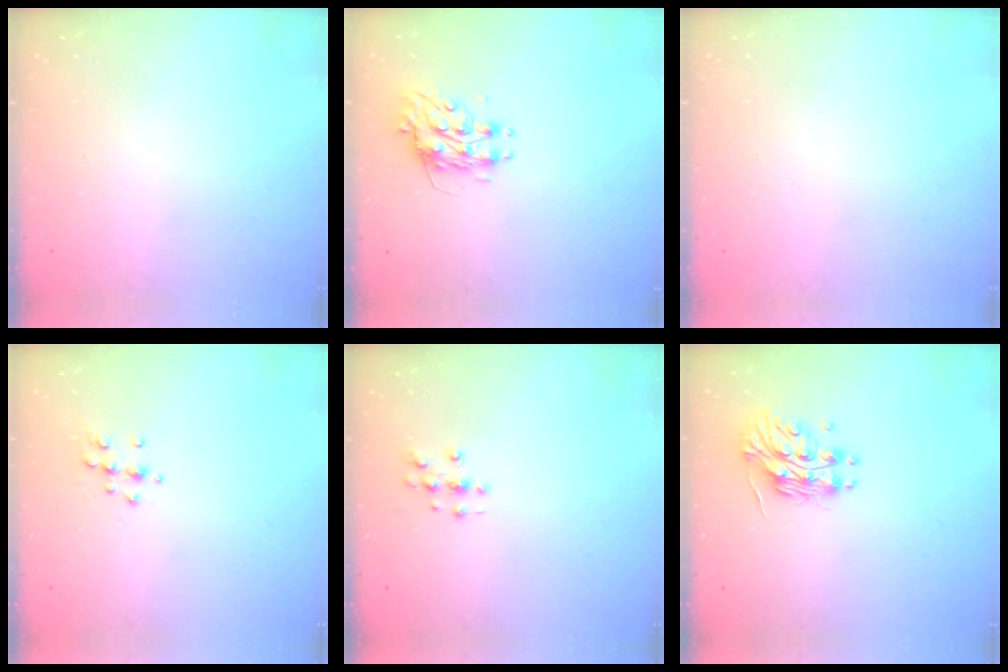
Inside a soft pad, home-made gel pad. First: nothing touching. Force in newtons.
{"total": 8.3, "press": 8.2, "slide": 0.6}
{"total": 0.0}
{"total": 6.3, "press": 6.2, "slide": 0.9}
{"total": 3.0, "press": 3.0, "slide": 0.3}
{"total": 13.2, "press": 13.2, "slide": 0.8}